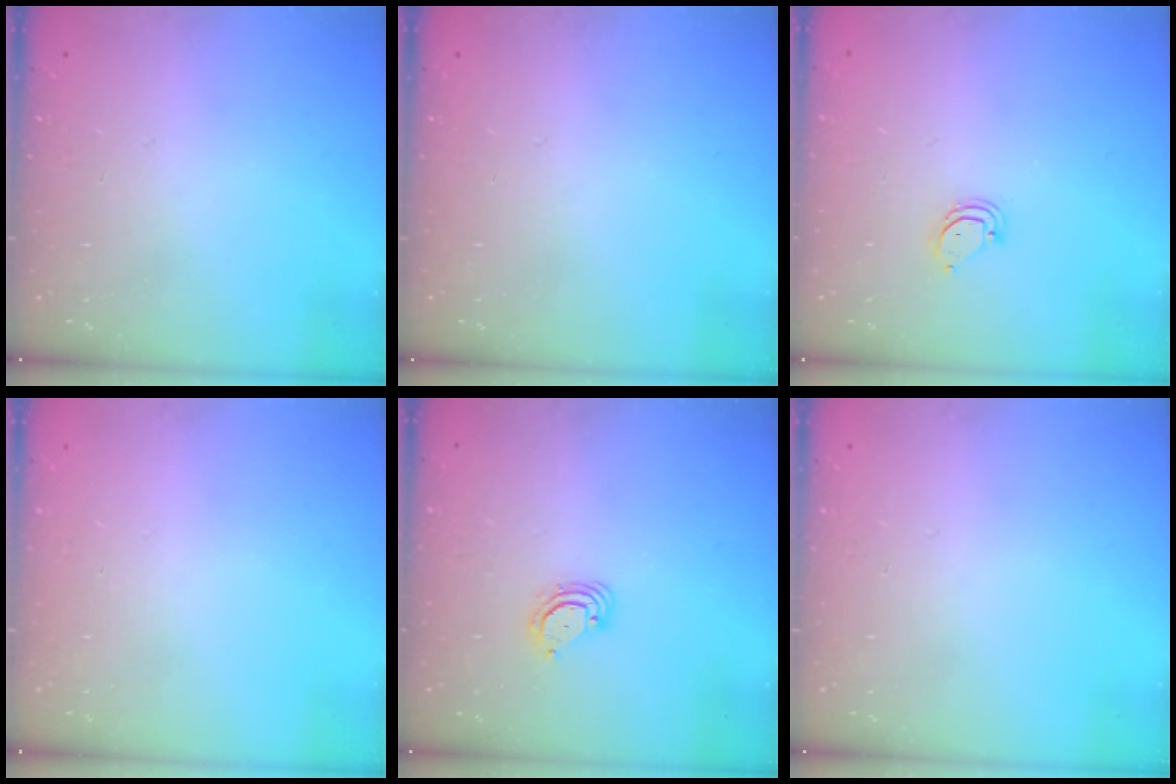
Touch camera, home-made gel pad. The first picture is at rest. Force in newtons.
{"total": 0.0}
{"total": 3.4, "press": 3.4, "slide": 0.4}
{"total": 0.0}
{"total": 3.9, "press": 3.9, "slide": 0.4}
{"total": 0.0}